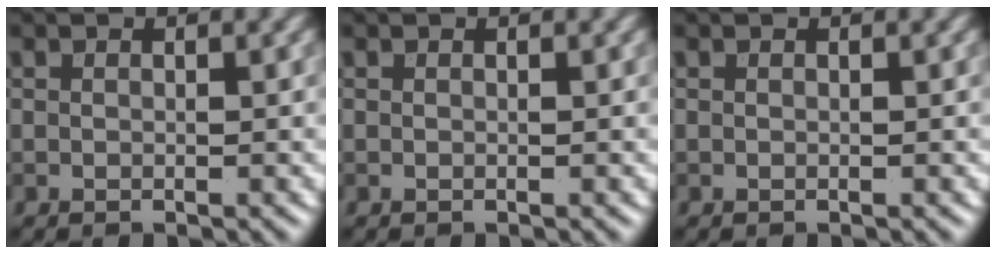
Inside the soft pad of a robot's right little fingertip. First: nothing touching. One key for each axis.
{"total": 0.0}
{"total": 0.0}